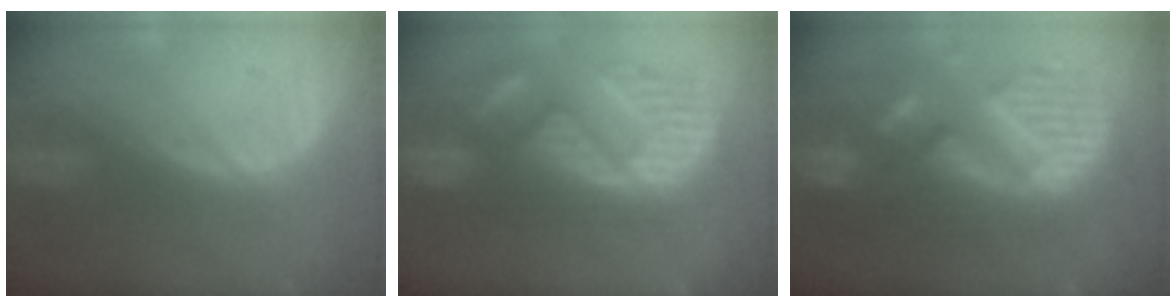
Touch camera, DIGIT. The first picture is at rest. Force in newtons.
{"total": 10.7, "press": 10.4, "slide": 2.5}
{"total": 13.2, "press": 13.2, "slide": 1.3}